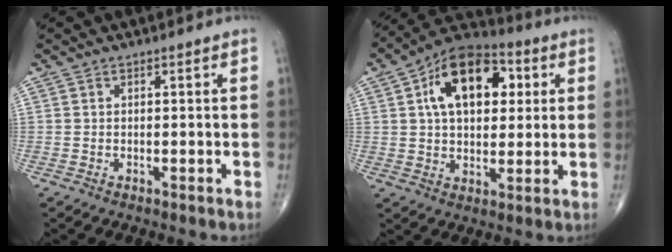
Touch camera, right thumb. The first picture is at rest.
{"total": 17.1, "force": [4.8, 10.2, 12.9], "torque": [-0.172, 0.010, 0.071]}